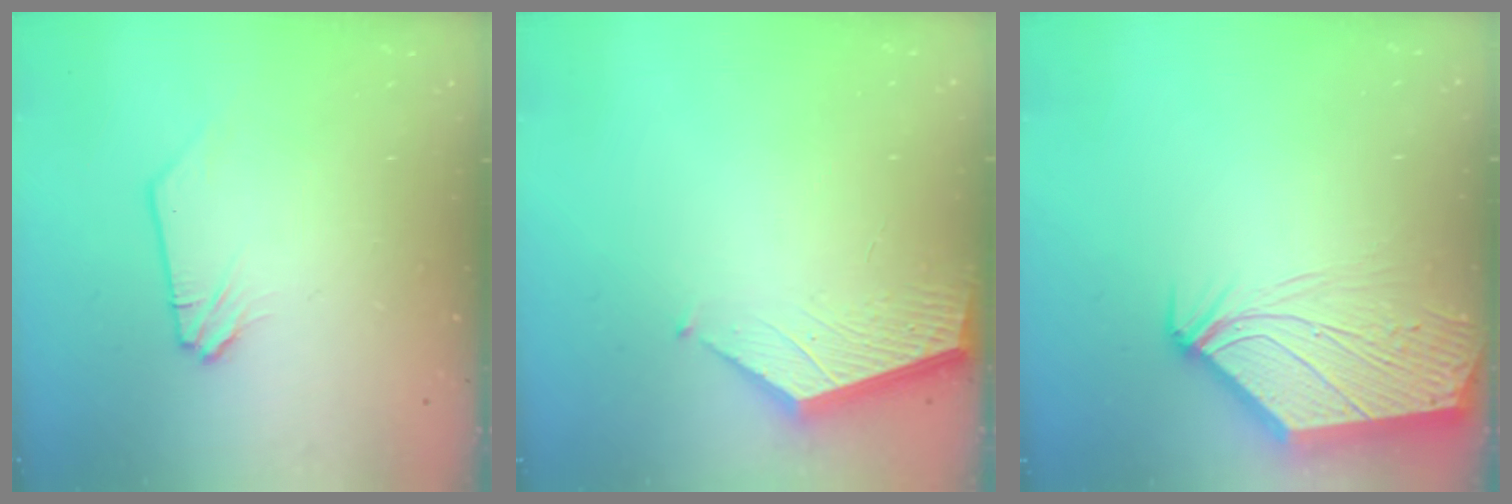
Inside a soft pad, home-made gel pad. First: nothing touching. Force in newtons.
{"total": 2.6, "press": 2.6, "slide": 0.3}
{"total": 7.1, "press": 7.0, "slide": 1.0}